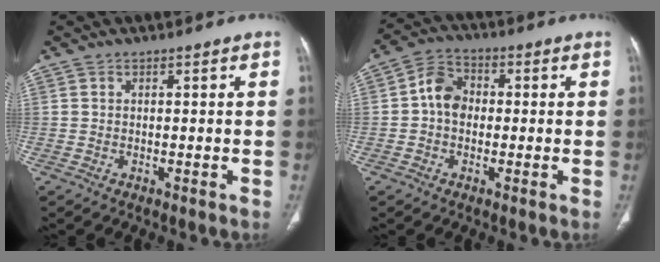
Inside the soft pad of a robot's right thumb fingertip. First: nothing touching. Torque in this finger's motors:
{"motor_torque": [1.24, 1.04, 0.65, -0.31, 0.02]}